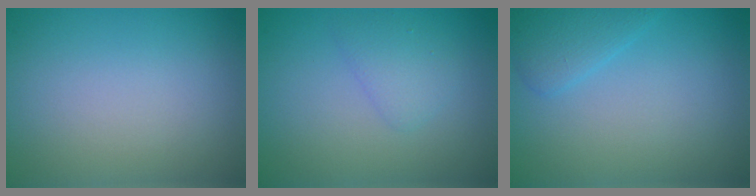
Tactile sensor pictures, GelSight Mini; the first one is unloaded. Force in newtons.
{"total": 1.7, "press": 1.7, "slide": 0.1}
{"total": 2.1, "press": 2.0, "slide": 0.2}